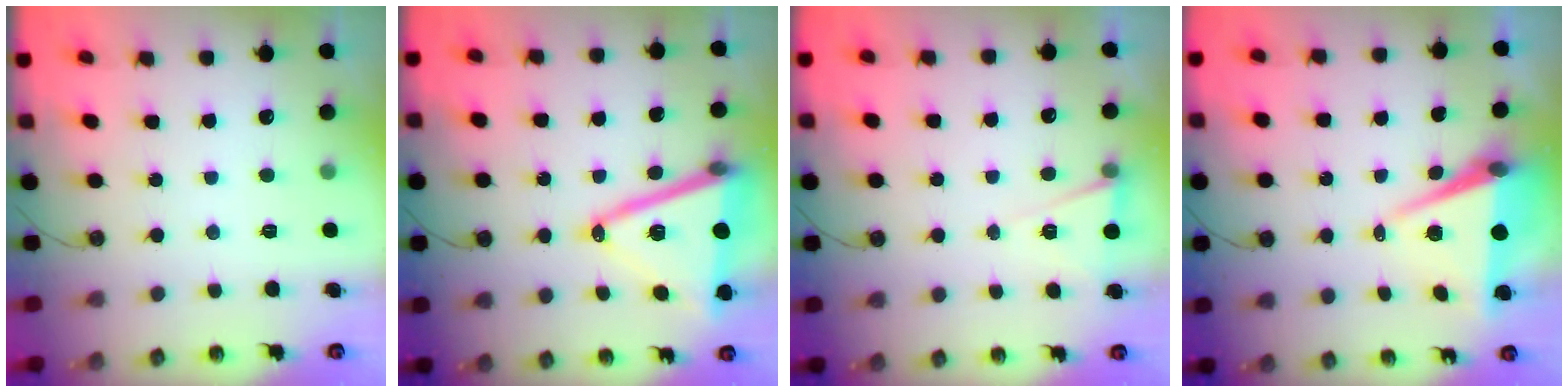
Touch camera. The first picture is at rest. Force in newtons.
{"total": 18.5, "press": 18.1, "slide": 3.9}
{"total": 6.1, "press": 3.9, "slide": 4.7}
{"total": 7.5, "press": 6.2, "slide": 4.2}